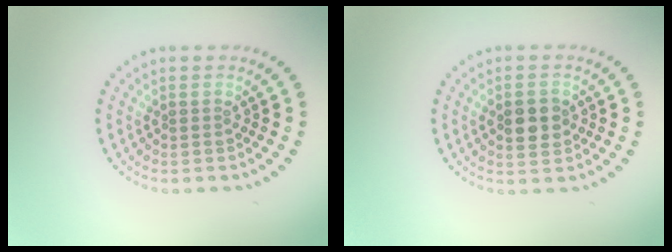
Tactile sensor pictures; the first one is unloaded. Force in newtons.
{"total": 2.8, "press": 2.8, "slide": 0.2}